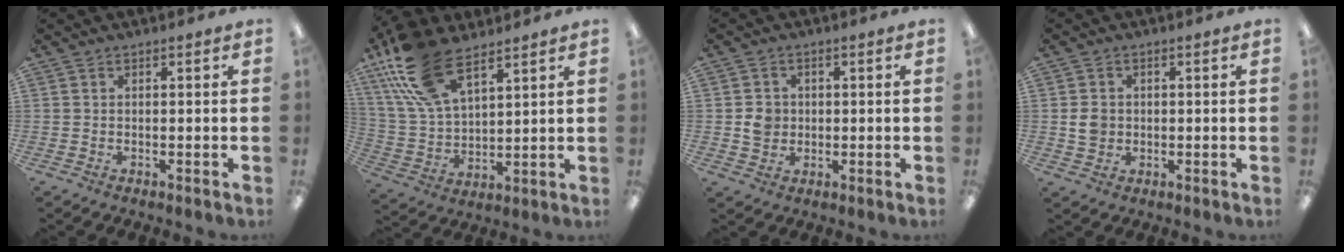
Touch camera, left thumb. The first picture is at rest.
{"total": 19.4, "force": [11.7, 9.3, 12.3], "torque": [-0.277, -0.035, 0.214]}
{"total": 4.3, "force": [0.1, 4.0, 1.7], "torque": [-0.010, 0.000, -0.002]}
{"total": 3.9, "force": [0.0, 3.4, 1.9], "torque": [-0.026, 0.005, 0.000]}